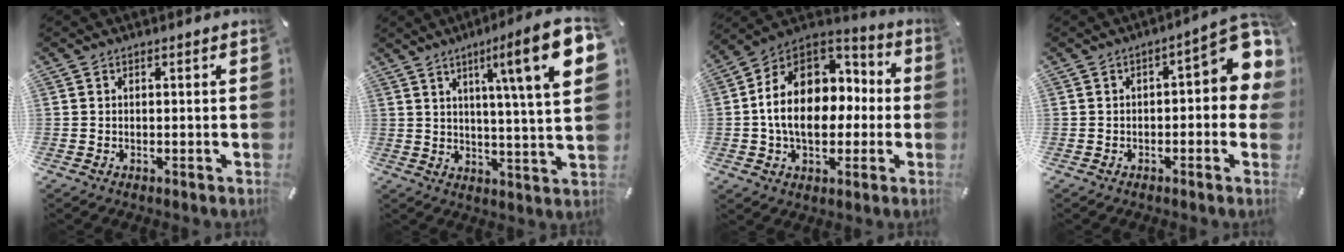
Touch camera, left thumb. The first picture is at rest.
{"total": 15.8, "force": [6.6, 1.4, 14.3], "torque": [-0.214, -0.035, 0.087]}
{"total": 18.3, "force": [-0.4, 13.9, 11.9], "torque": [-0.209, 0.004, -0.005]}
{"total": 10.3, "force": [2.4, 4.1, 9.1], "torque": [-0.109, -0.026, 0.038]}